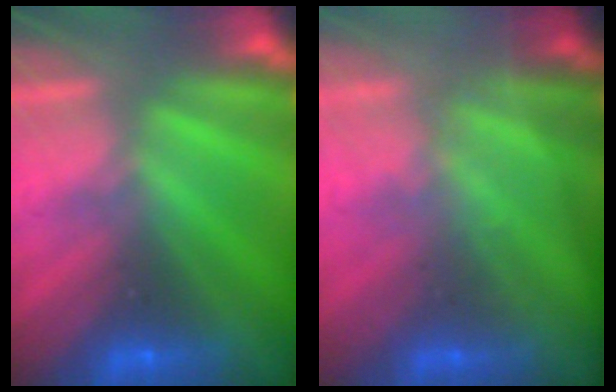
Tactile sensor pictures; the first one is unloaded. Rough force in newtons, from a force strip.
{"total": 1.3}